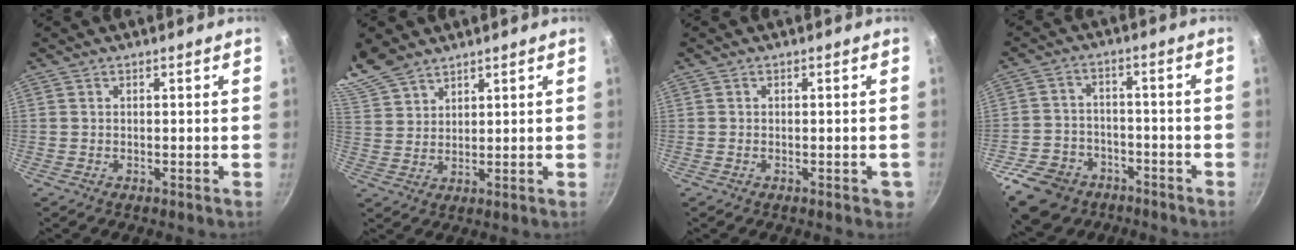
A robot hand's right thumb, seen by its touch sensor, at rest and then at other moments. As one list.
[{"total": 10.0, "force": [8.2, 4.7, 3.1], "torque": [-0.057, -0.007, 0.172]}, {"total": 2.0, "force": [-0.7, 1.1, 1.5], "torque": [-0.005, 0.006, -0.008]}, {"total": 13.4, "force": [-8.1, 9.2, 5.3], "torque": [-0.086, 0.052, -0.128]}]